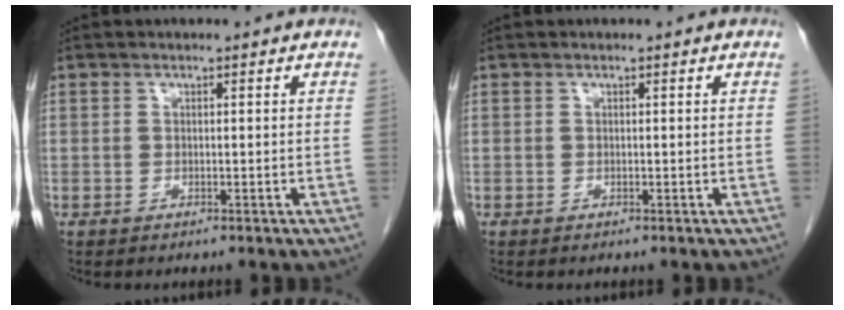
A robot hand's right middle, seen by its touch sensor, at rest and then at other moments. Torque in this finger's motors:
{"motor_torque": [0.00, 0.00, 0.00, 0.01]}